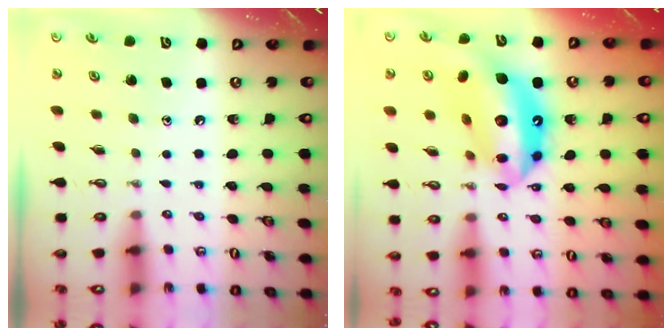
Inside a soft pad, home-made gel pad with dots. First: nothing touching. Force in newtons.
{"total": 18.8, "press": 18.7, "slide": 1.5}